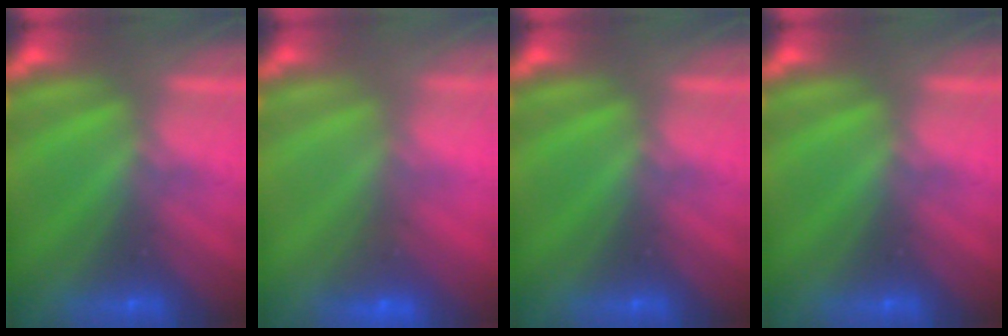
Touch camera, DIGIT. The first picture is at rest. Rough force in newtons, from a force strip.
{"total": 5.0}
{"total": 0.0}
{"total": 0.0}